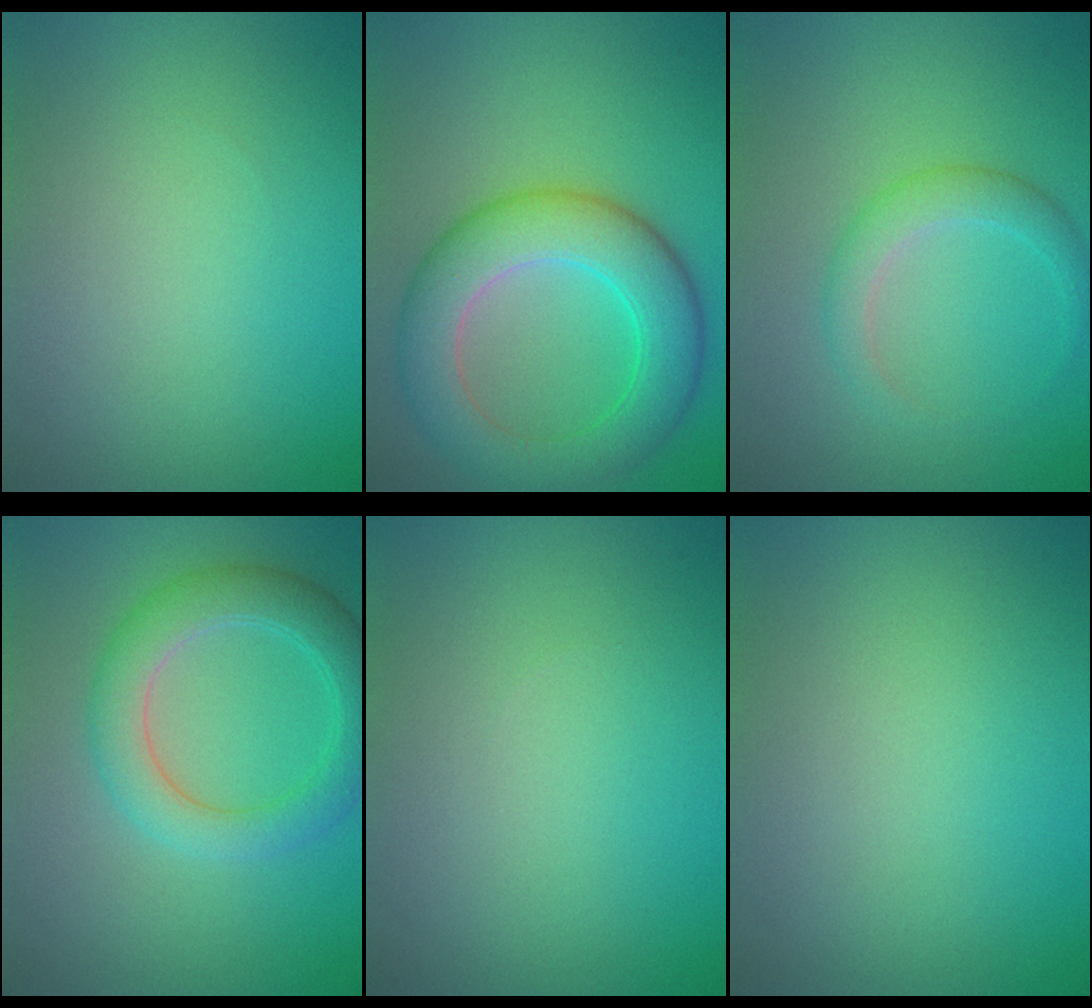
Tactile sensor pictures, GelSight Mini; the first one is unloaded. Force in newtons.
{"total": 7.6, "press": 7.6, "slide": 0.1}
{"total": 2.4, "press": 2.4, "slide": 0.1}
{"total": 4.8, "press": 4.8, "slide": 0.3}
{"total": 0.0}
{"total": 0.0}